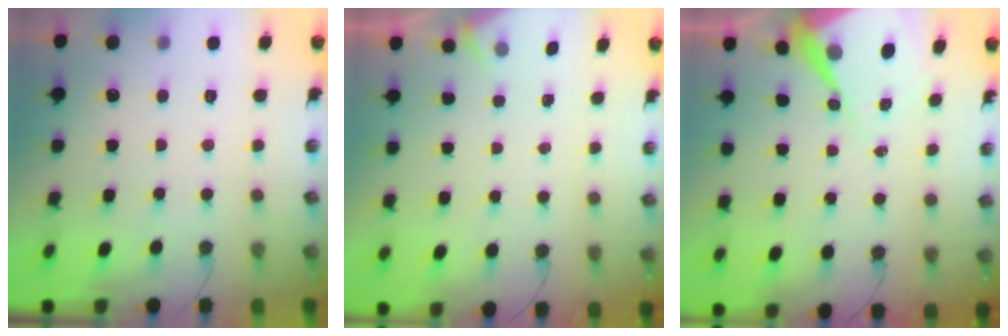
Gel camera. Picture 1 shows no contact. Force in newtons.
{"total": 2.6, "press": 2.6, "slide": 0.4}
{"total": 8.5, "press": 8.5, "slide": 0.7}